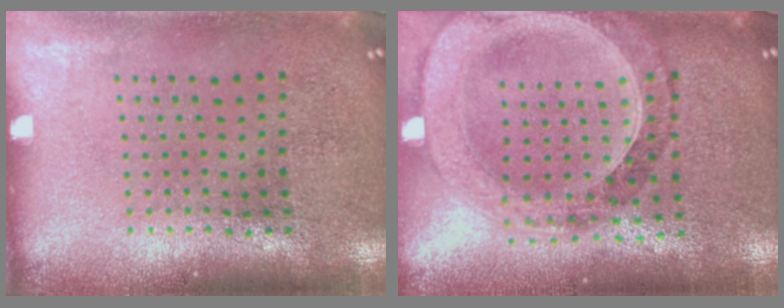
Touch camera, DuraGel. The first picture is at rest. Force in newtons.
{"total": 1.4, "press": 1.3, "slide": 0.4}